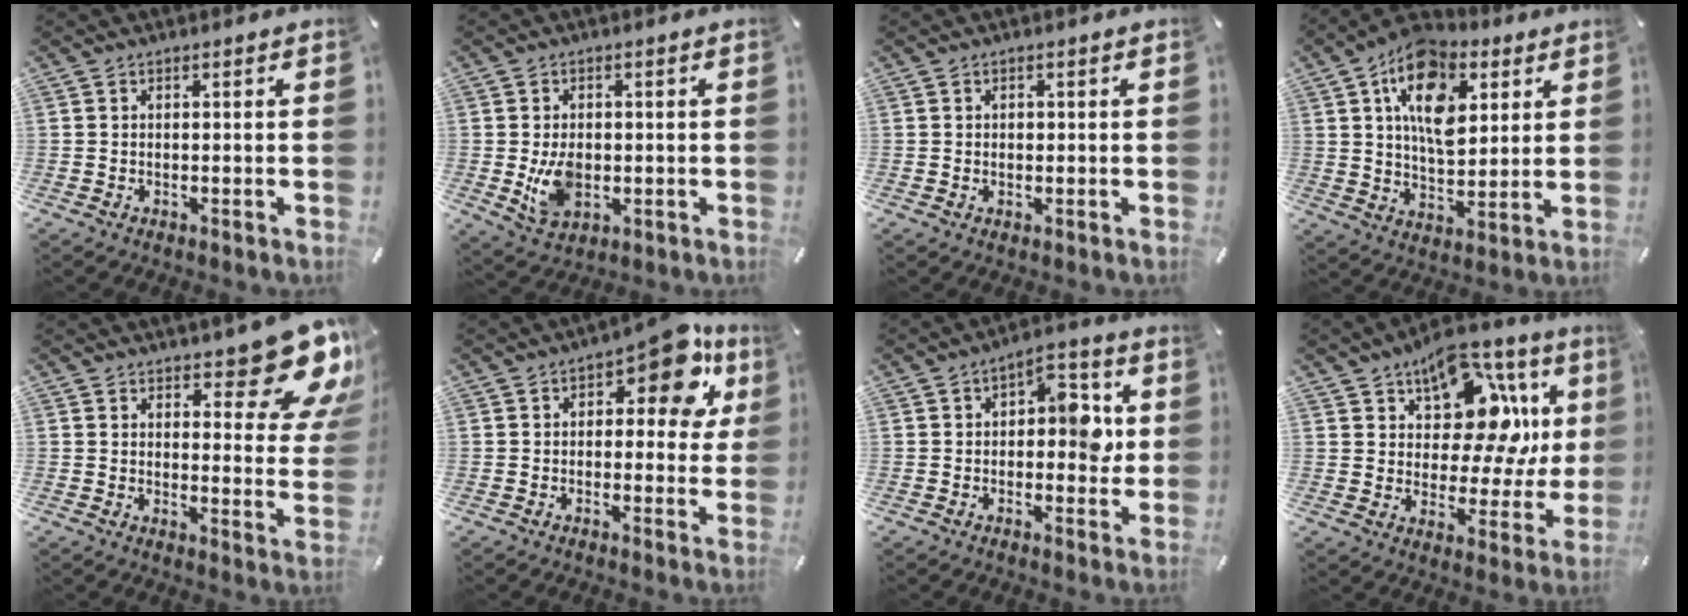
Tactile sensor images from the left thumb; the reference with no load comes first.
{"total": 7.1, "force": [-0.5, 5.1, 4.9], "torque": [-0.095, -0.005, -0.010]}
{"total": 0.9, "force": [0.1, 0.9, 0.3], "torque": [0.001, 0.001, -0.001]}
{"total": 15.7, "force": [6.4, 9.8, 10.4], "torque": [-0.165, -0.012, 0.116]}
{"total": 13.9, "force": [10.0, 5.2, 8.0], "torque": [-0.085, -0.087, 0.170]}
{"total": 13.5, "force": [6.0, 6.1, 10.5], "torque": [-0.124, -0.032, 0.096]}
{"total": 8.6, "force": [0.4, 5.4, 6.8], "torque": [-0.079, 0.003, -0.001]}
{"total": 15.0, "force": [8.1, 9.0, 8.8], "torque": [-0.118, -0.074, 0.140]}